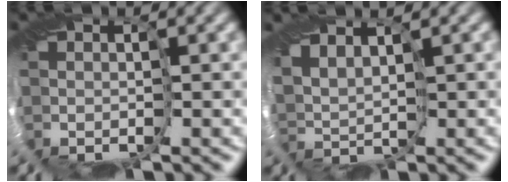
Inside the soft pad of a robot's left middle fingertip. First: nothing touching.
{"total": 1.5, "force": [-0.5, 0.7, 1.2], "torque": [-0.022, 0.002, -0.021]}